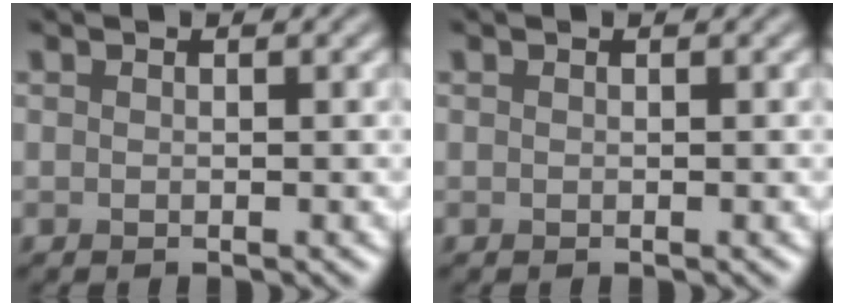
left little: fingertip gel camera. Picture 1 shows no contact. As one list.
[{"total": 0.0}]